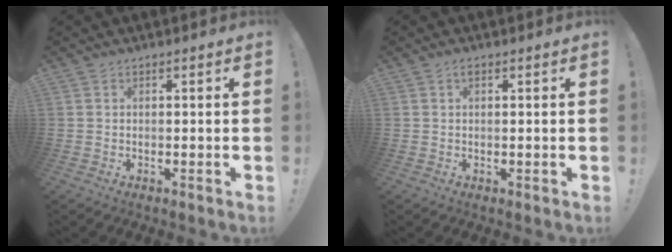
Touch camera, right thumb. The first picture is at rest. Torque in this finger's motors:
{"motor_torque": [-0.24, 0.42, 0.04, -0.07, -0.01]}